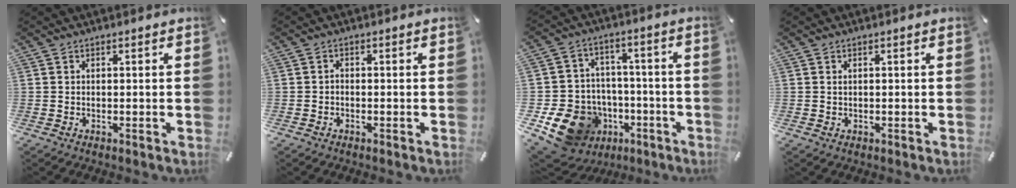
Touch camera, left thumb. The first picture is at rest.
{"total": 1.0, "force": [-0.6, 0.5, 0.5], "torque": [-0.009, 0.002, -0.014]}
{"total": 14.8, "force": [-6.1, 12.4, 5.2], "torque": [-0.085, 0.036, -0.088]}
{"total": 0.7, "force": [0.2, 0.5, 0.4], "torque": [-0.009, 0.001, 0.003]}